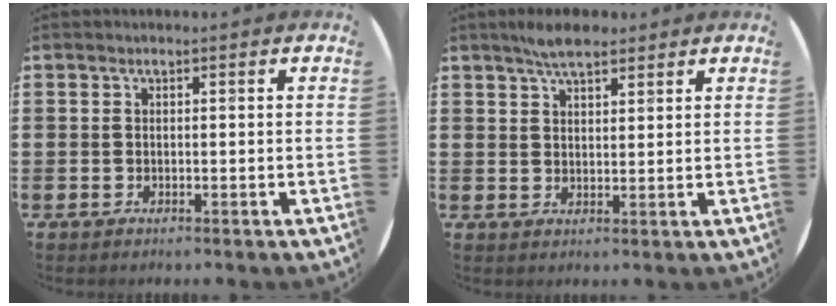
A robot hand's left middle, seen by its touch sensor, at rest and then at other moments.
{"total": 4.4, "force": [3.7, 1.3, 2.0], "torque": [-0.046, 0.001, 0.067]}